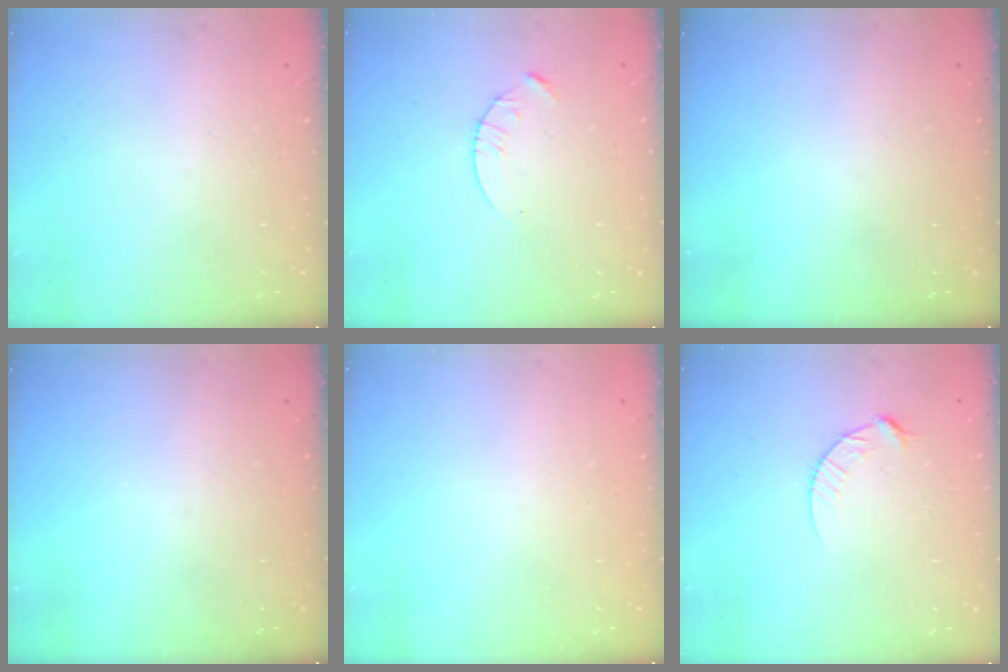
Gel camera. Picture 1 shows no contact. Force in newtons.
{"total": 4.3, "press": 4.2, "slide": 0.5}
{"total": 0.0}
{"total": 0.0}
{"total": 0.0}
{"total": 6.6, "press": 6.6, "slide": 0.7}